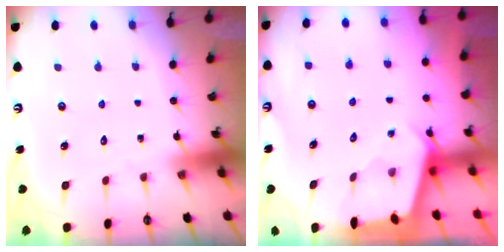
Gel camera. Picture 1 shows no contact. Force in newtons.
{"total": 2.6, "press": 2.5, "slide": 0.3}